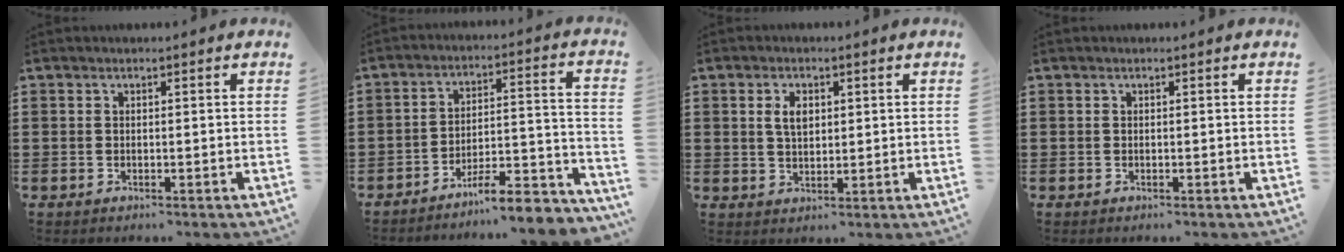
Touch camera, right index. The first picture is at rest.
{"total": 7.5, "force": [-6.8, 0.7, 2.9], "torque": [-0.038, 0.009, -0.129]}
{"total": 3.4, "force": [0.9, 1.9, 2.7], "torque": [-0.050, 0.006, 0.014]}
{"total": 0.0}